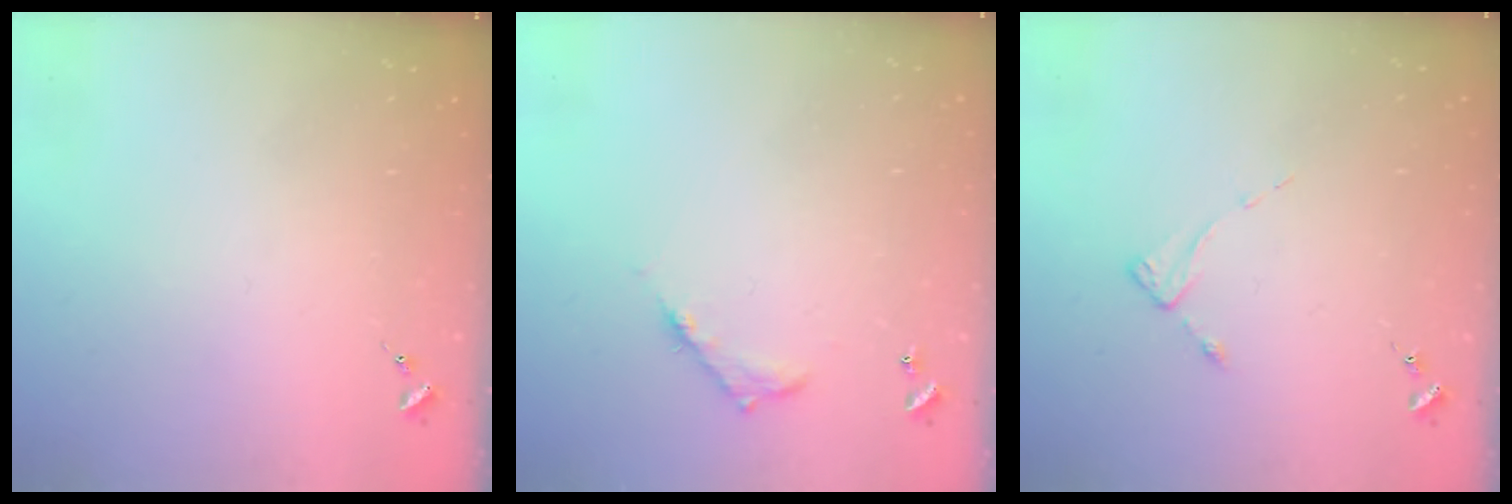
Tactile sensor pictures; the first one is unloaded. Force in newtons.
{"total": 7.1, "press": 7.1, "slide": 0.5}
{"total": 2.1, "press": 2.0, "slide": 0.4}